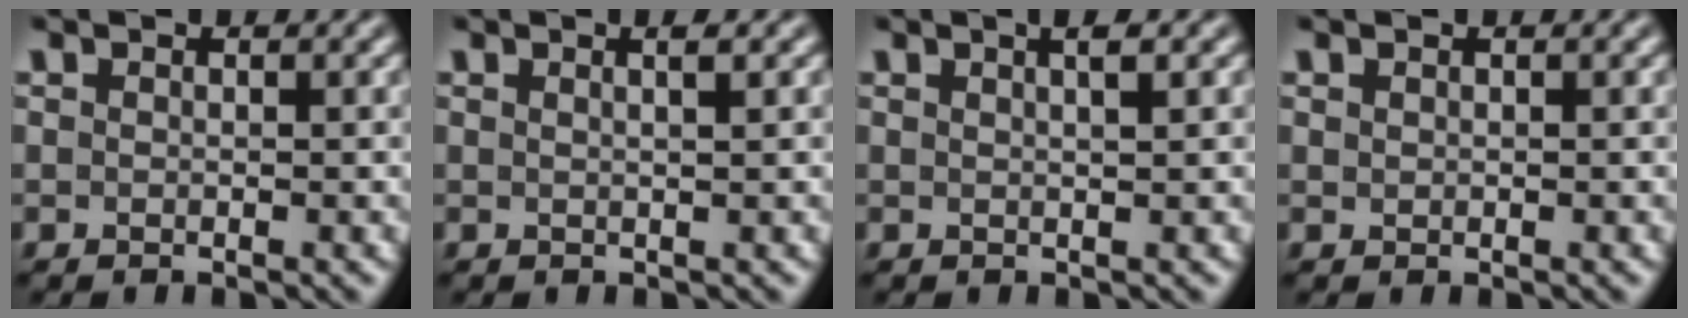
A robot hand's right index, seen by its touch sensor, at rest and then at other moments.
{"total": 1.4, "force": [0.5, -0.8, 1.1], "torque": [-0.014, -0.001, 0.011]}
{"total": 2.1, "force": [1.0, -0.4, 1.8], "torque": [-0.017, 0.005, 0.018]}
{"total": 0.6, "force": [0.2, -0.5, 0.0], "torque": [0.005, -0.003, 0.011]}